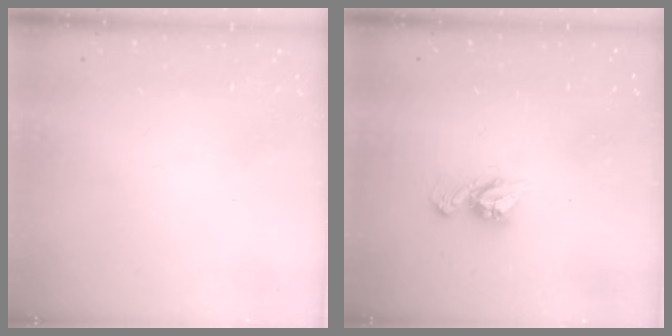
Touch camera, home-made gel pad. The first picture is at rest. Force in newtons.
{"total": 7.8, "press": 7.8, "slide": 0.6}